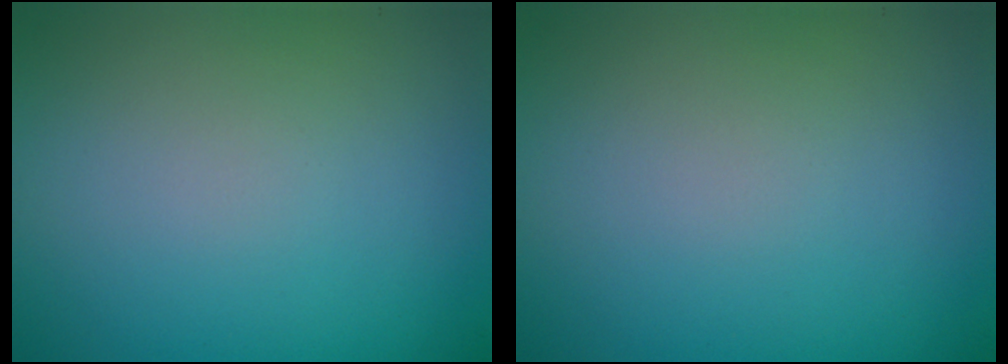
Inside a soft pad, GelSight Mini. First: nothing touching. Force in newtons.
{"total": 0.0}